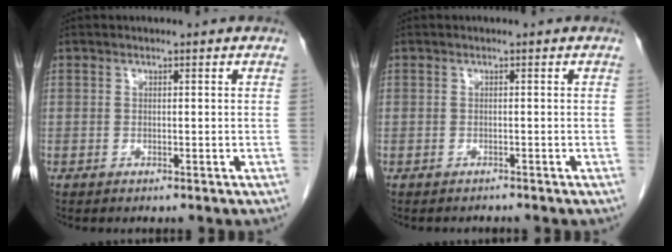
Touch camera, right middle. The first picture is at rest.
{"total": 0.6, "force": [-0.5, -0.1, -0.2], "torque": [-0.006, -0.006, -0.008]}